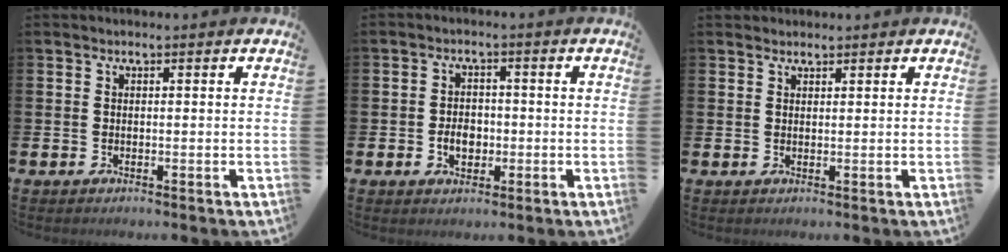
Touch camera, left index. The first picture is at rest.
{"total": 3.2, "force": [-1.1, 2.3, 1.9], "torque": [-0.022, -0.003, -0.026]}
{"total": 1.1, "force": [1.0, 0.3, -0.3], "torque": [0.013, 0.000, 0.017]}